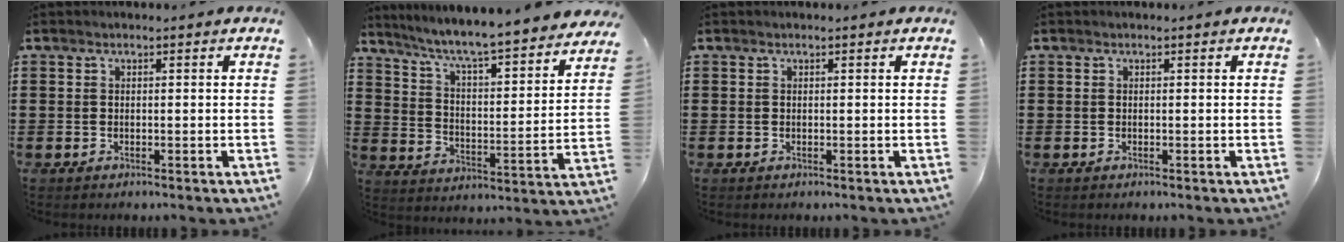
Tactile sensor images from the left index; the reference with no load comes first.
{"total": 5.8, "force": [5.2, -0.4, 2.7], "torque": [-0.077, -0.050, 0.077]}
{"total": 0.0}
{"total": 0.0}